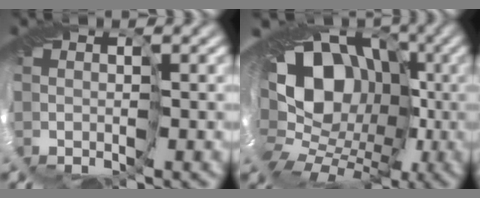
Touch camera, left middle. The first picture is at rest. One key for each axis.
{"total": 17.1, "fx": 0.6, "fy": 13.5, "fz": 10.5, "tx": -0.122, "ty": 0.016, "tz": -0.024}